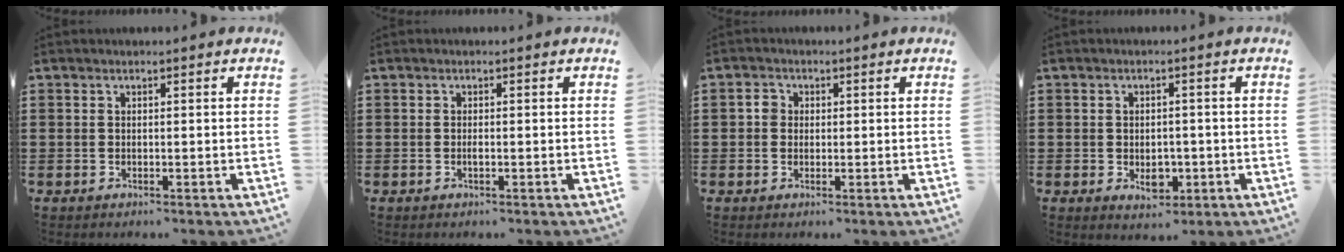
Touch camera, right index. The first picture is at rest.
{"total": 0.6, "force": [-0.2, 0.1, 0.5], "torque": [-0.010, -0.004, -0.002]}
{"total": 1.5, "force": [0.2, 1.3, 0.6], "torque": [-0.014, 0.007, 0.003]}
{"total": 3.7, "force": [-0.8, 2.6, 2.5], "torque": [-0.032, -0.003, -0.017]}